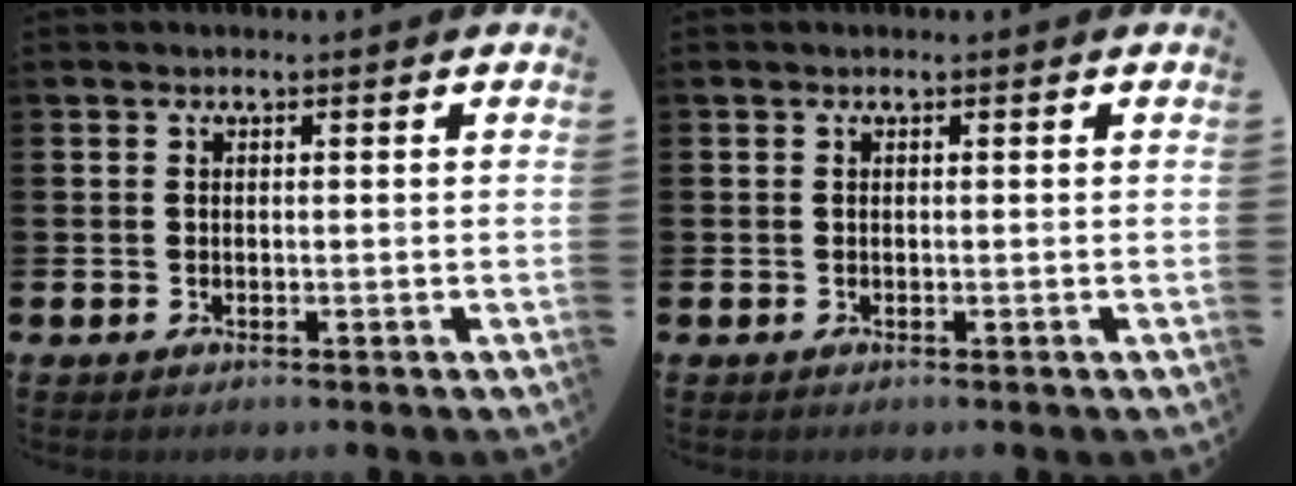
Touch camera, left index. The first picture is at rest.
{"total": 0.0}